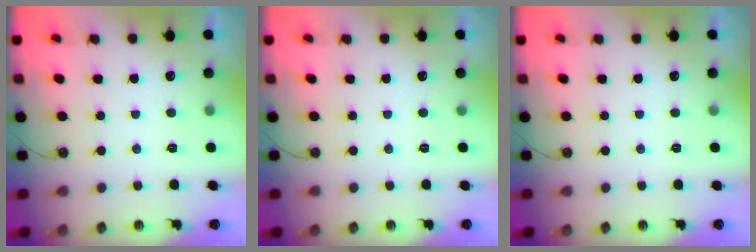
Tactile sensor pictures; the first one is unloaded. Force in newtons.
{"total": 0.0}
{"total": 0.0}